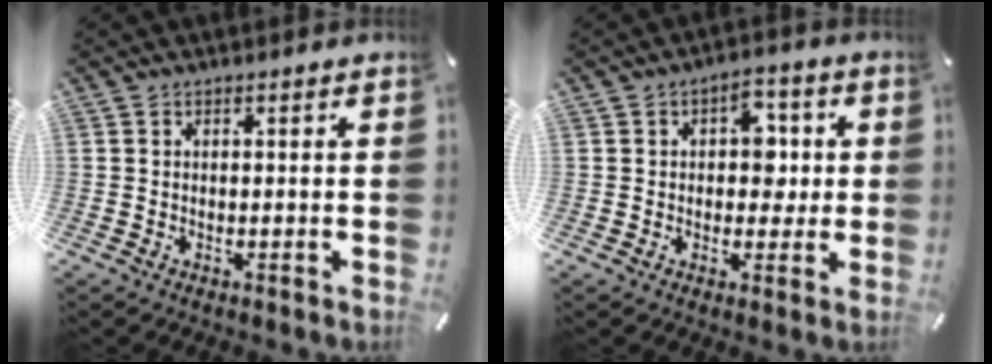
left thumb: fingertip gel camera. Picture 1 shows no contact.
{"total": 7.2, "force": [0.7, 5.3, 4.9], "torque": [-0.053, -0.001, 0.003]}